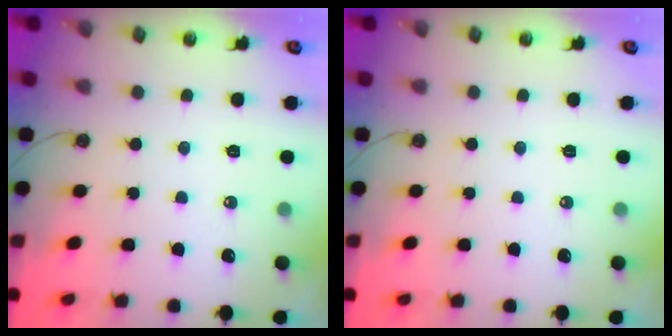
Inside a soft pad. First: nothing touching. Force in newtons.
{"total": 0.0}